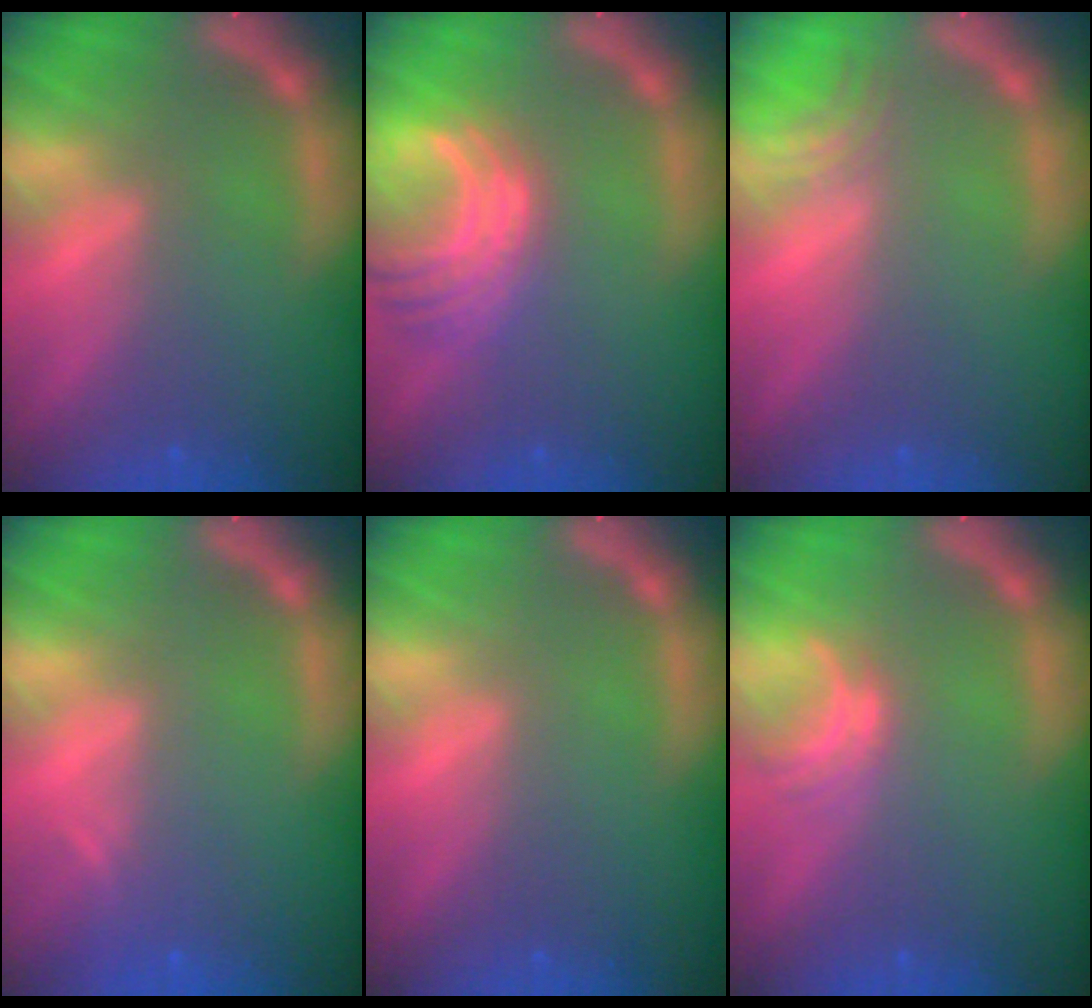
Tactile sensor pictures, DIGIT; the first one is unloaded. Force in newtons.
{"total": 7.0}
{"total": 2.0}
{"total": 0.9}
{"total": 0.0}
{"total": 2.0}